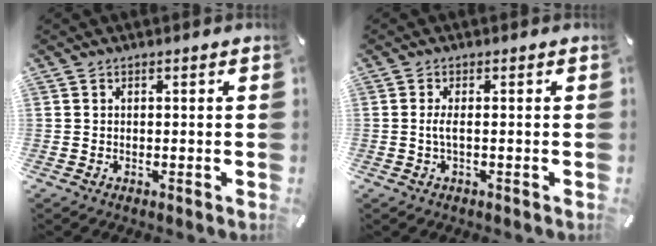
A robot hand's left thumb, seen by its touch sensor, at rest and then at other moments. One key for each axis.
{"total": 2.5, "fx": -0.2, "fy": 0.5, "fz": 2.5, "tx": -0.053, "ty": -0.005, "tz": -0.007}